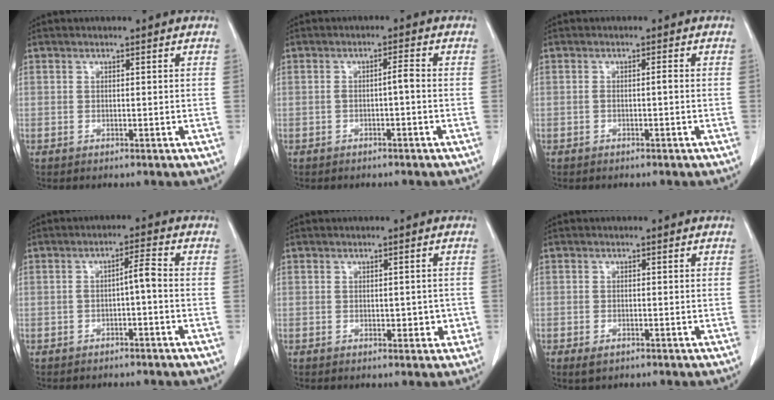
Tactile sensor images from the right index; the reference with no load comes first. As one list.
[{"total": 1.8, "force": [-0.5, 0.1, 1.7], "torque": [-0.027, 0.004, -0.010]}, {"total": 0.8, "force": [-0.3, 0.0, 0.8], "torque": [-0.013, 0.002, -0.005]}, {"total": 3.0, "force": [-0.8, 0.3, 2.8], "torque": [-0.044, 0.010, -0.014]}, {"total": 2.5, "force": [-0.4, 1.6, 1.8], "torque": [-0.015, 0.006, -0.001]}, {"total": 1.6, "force": [-1.0, 0.8, 1.0], "torque": [-0.019, -0.001, -0.011]}]